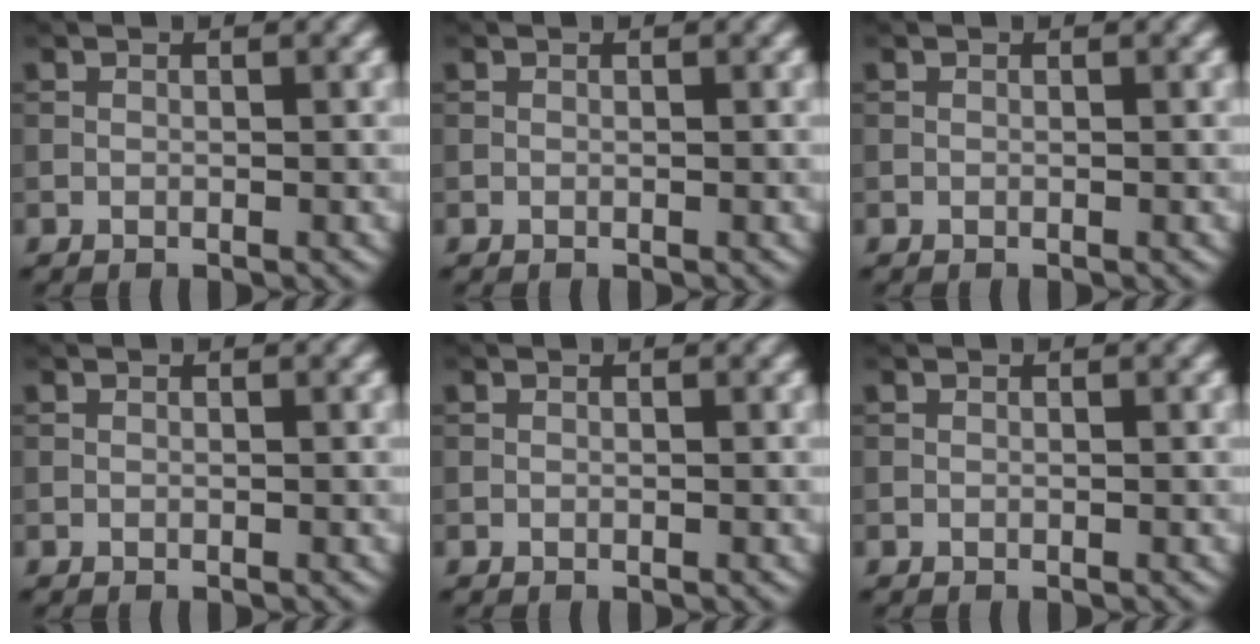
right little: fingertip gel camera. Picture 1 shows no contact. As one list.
[{"total": 0.0}, {"total": 0.0}, {"total": 0.0}, {"total": 0.0}, {"total": 0.0}]